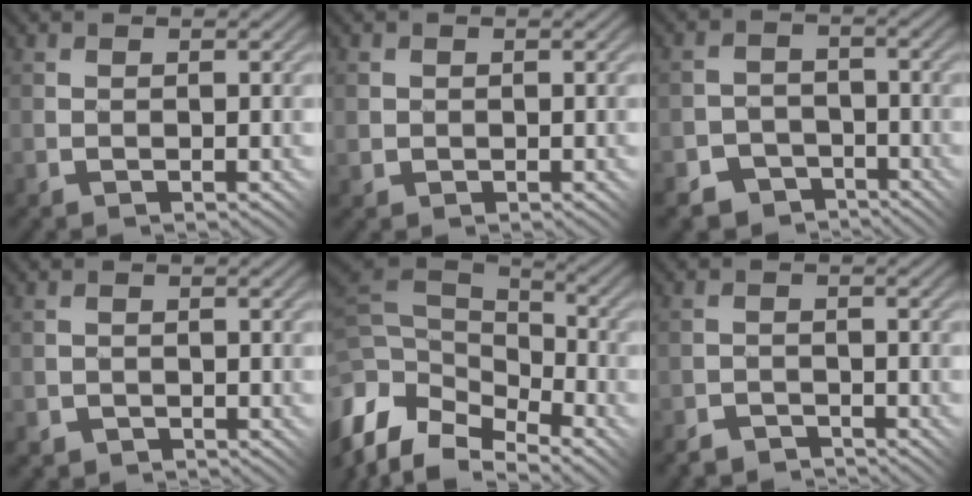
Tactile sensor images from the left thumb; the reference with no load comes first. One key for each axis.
{"total": 1.5, "fx": 0.3, "fy": 1.5, "fz": 0.2, "tx": -0.009, "ty": 0.000, "tz": 0.008}
{"total": 4.9, "fx": -3.7, "fy": 3.2, "fz": 0.8, "tx": -0.006, "ty": 0.010, "tz": -0.069}
{"total": 1.7, "fx": -1.2, "fy": 1.2, "fz": -0.2, "tx": 0.010, "ty": 0.010, "tz": -0.021}
{"total": 14.2, "fx": -6.6, "fy": 8.6, "fz": 9.2, "tx": -0.229, "ty": -0.002, "tz": -0.095}
{"total": 2.5, "fx": -2.5, "fy": 0.4, "fz": 0.0, "tx": 0.006, "ty": 0.007, "tz": -0.049}